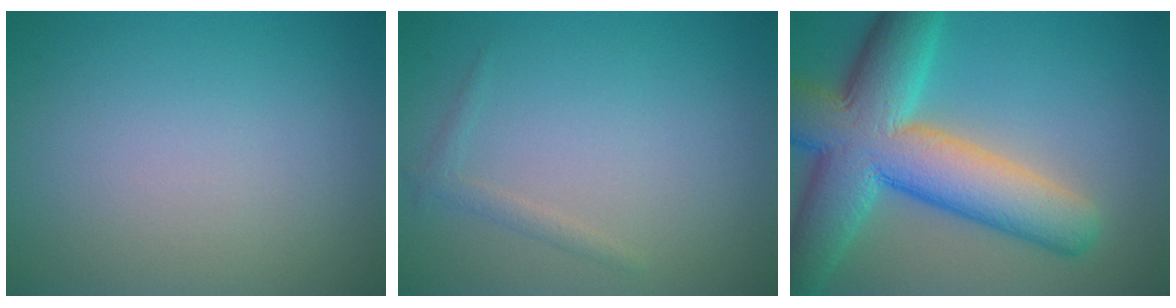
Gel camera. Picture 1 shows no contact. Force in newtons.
{"total": 1.0, "press": 1.0, "slide": 0.0}
{"total": 12.0, "press": 12.0, "slide": 0.4}